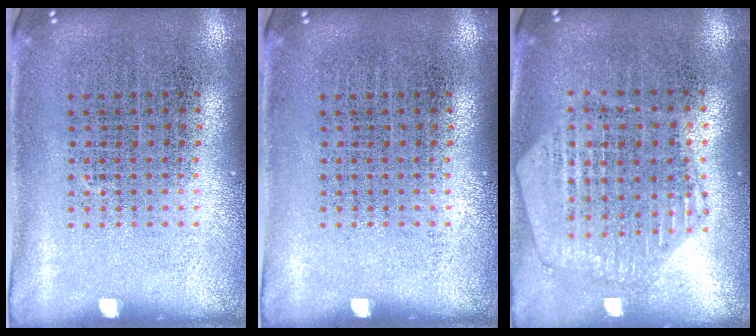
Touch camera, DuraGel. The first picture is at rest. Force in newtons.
{"total": 0.0}
{"total": 1.1, "press": 1.1, "slide": 0.2}